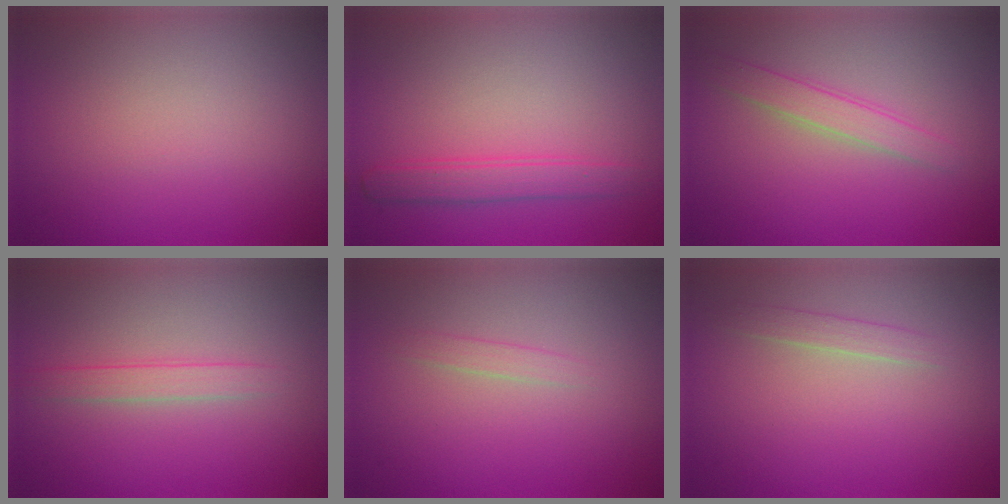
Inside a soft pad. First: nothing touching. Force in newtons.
{"total": 2.2, "press": 2.2, "slide": 0.2}
{"total": 2.0, "press": 2.0, "slide": 0.1}
{"total": 1.7, "press": 1.7, "slide": 0.0}
{"total": 0.9, "press": 0.9, "slide": 0.0}
{"total": 1.2, "press": 1.2, "slide": 0.1}